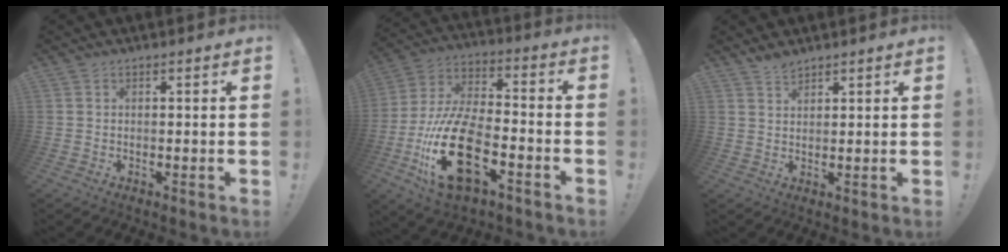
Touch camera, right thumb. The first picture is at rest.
{"total": 22.5, "force": [-8.9, 11.1, 17.5], "torque": [-0.355, 0.042, -0.146]}
{"total": 2.9, "force": [2.7, 0.9, 0.8], "torque": [-0.003, -0.021, 0.047]}